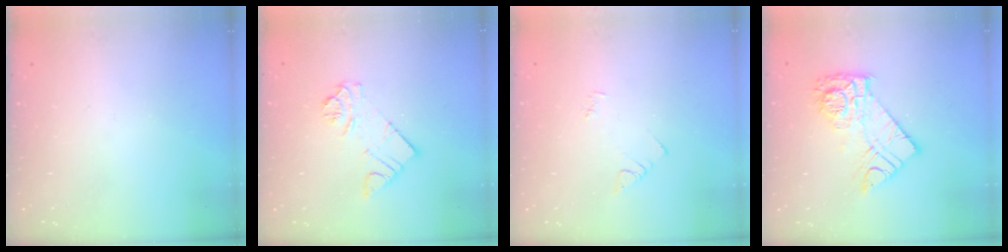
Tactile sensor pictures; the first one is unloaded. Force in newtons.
{"total": 7.8, "press": 7.8, "slide": 0.8}
{"total": 3.0, "press": 3.0, "slide": 0.4}
{"total": 11.4, "press": 11.3, "slide": 1.0}